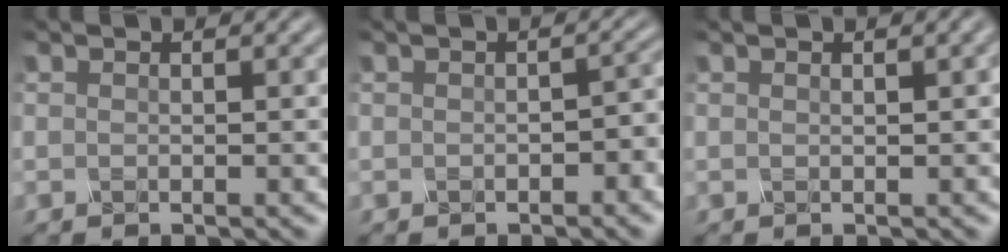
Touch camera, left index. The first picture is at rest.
{"total": 2.0, "force": [-0.5, 1.1, 1.7], "torque": [-0.021, 0.001, -0.007]}
{"total": 0.8, "force": [0.4, 0.1, 0.7], "torque": [-0.010, 0.005, 0.006]}